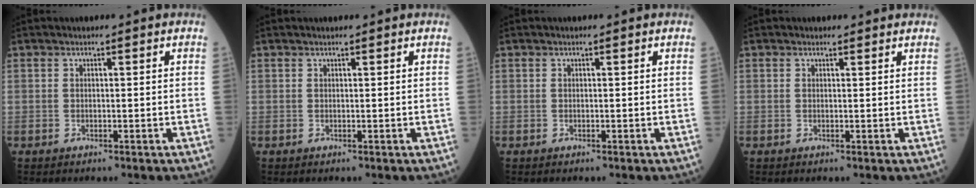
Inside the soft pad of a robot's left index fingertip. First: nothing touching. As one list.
[{"total": 0.6, "force": [0.5, -0.1, 0.3], "torque": [-0.004, 0.007, 0.010]}, {"total": 0.0}, {"total": 1.0, "force": [0.9, 0.3, 0.0], "torque": [-0.010, -0.004, 0.006]}]